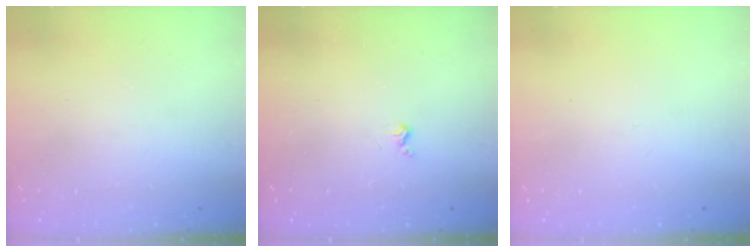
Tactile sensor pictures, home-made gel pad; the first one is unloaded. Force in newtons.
{"total": 2.6, "press": 2.6, "slide": 0.5}
{"total": 0.0}